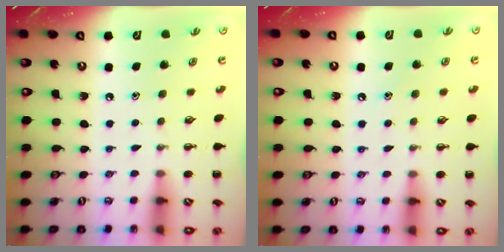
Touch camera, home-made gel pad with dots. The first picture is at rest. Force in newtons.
{"total": 6.2, "press": 5.9, "slide": 1.8}